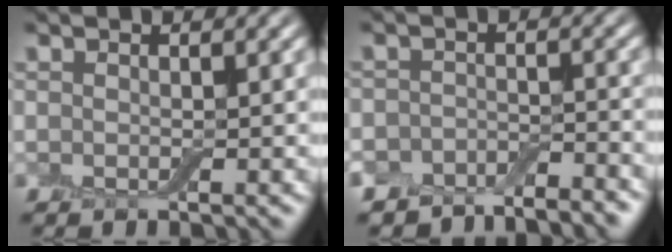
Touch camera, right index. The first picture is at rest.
{"total": 4.4, "force": [-4.1, 1.5, 0.7], "torque": [-0.008, -0.003, -0.071]}